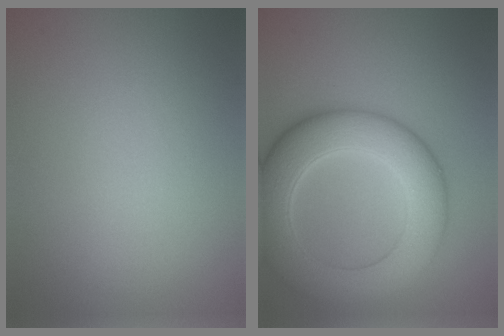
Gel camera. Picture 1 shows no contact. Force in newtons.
{"total": 9.4, "press": 9.4, "slide": 0.5}